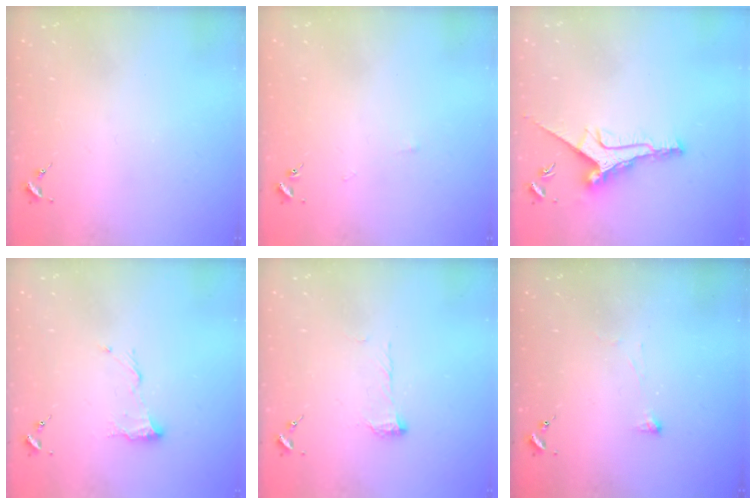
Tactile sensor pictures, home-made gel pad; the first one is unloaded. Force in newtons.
{"total": 1.7, "press": 1.7, "slide": 0.3}
{"total": 9.9, "press": 9.9, "slide": 0.2}
{"total": 8.4, "press": 8.4, "slide": 0.4}
{"total": 7.6, "press": 7.5, "slide": 0.8}
{"total": 2.9, "press": 2.8, "slide": 0.4}